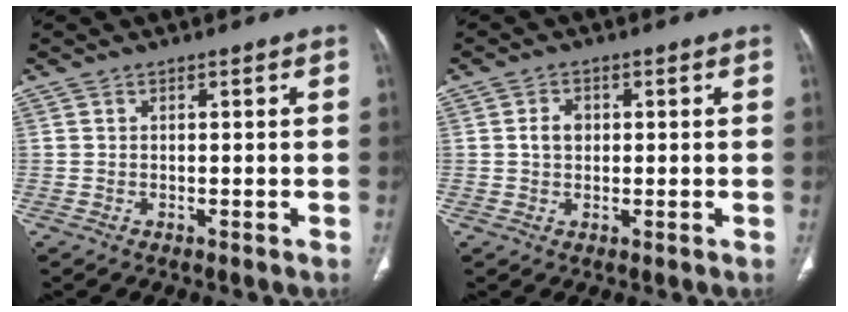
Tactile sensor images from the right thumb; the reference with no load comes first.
{"total": 3.0, "force": [0.4, 2.3, 1.9], "torque": [-0.030, 0.007, 0.005]}